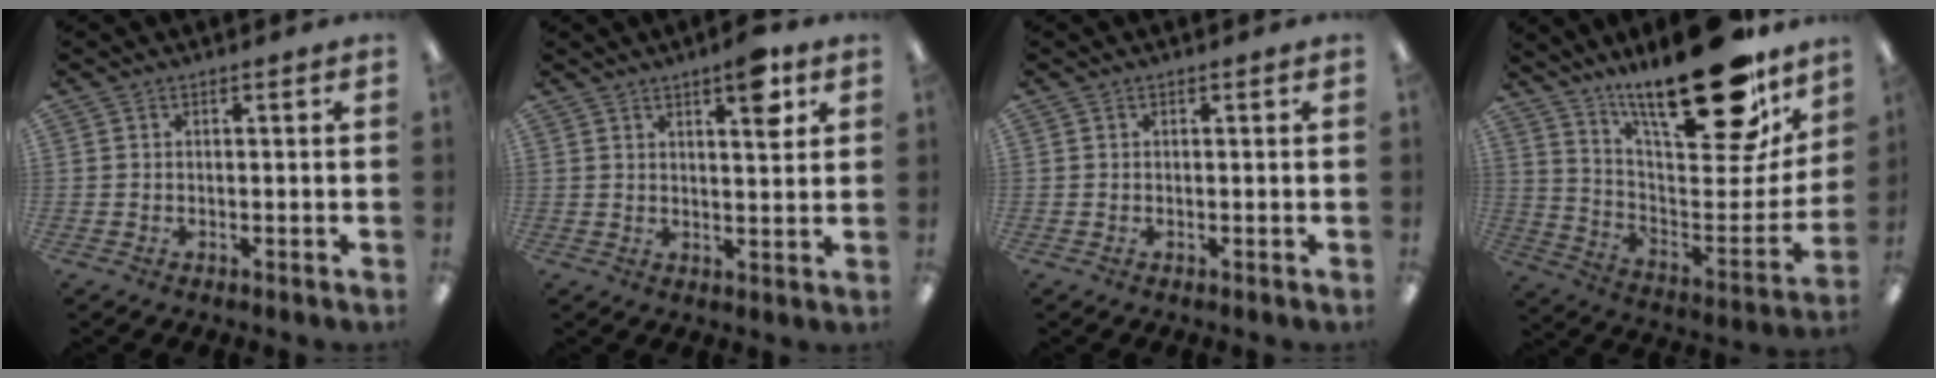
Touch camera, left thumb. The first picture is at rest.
{"total": 6.8, "force": [4.2, 1.9, 5.0], "torque": [-0.063, -0.021, 0.062]}
{"total": 0.0}
{"total": 27.9, "force": [19.9, 8.8, 17.5], "torque": [-0.240, -0.135, 0.329]}